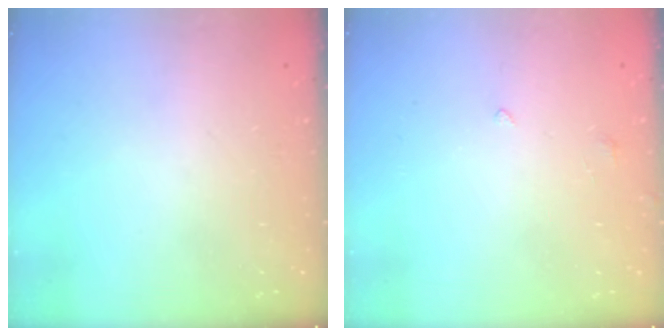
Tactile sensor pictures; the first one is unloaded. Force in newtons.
{"total": 0.0}